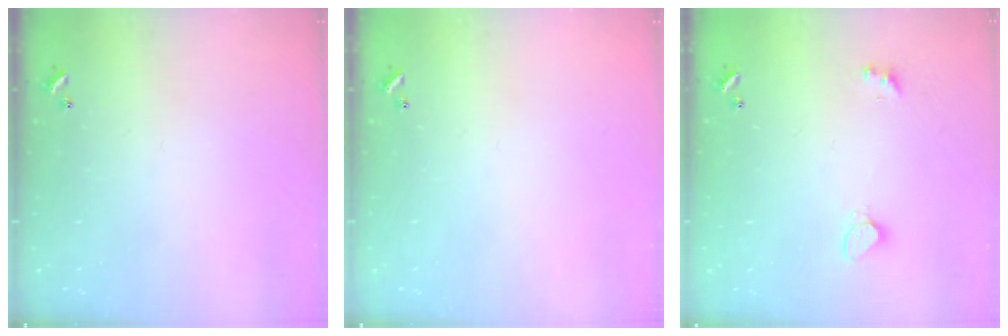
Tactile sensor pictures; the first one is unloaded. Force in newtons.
{"total": 0.0}
{"total": 2.1, "press": 2.0, "slide": 0.6}